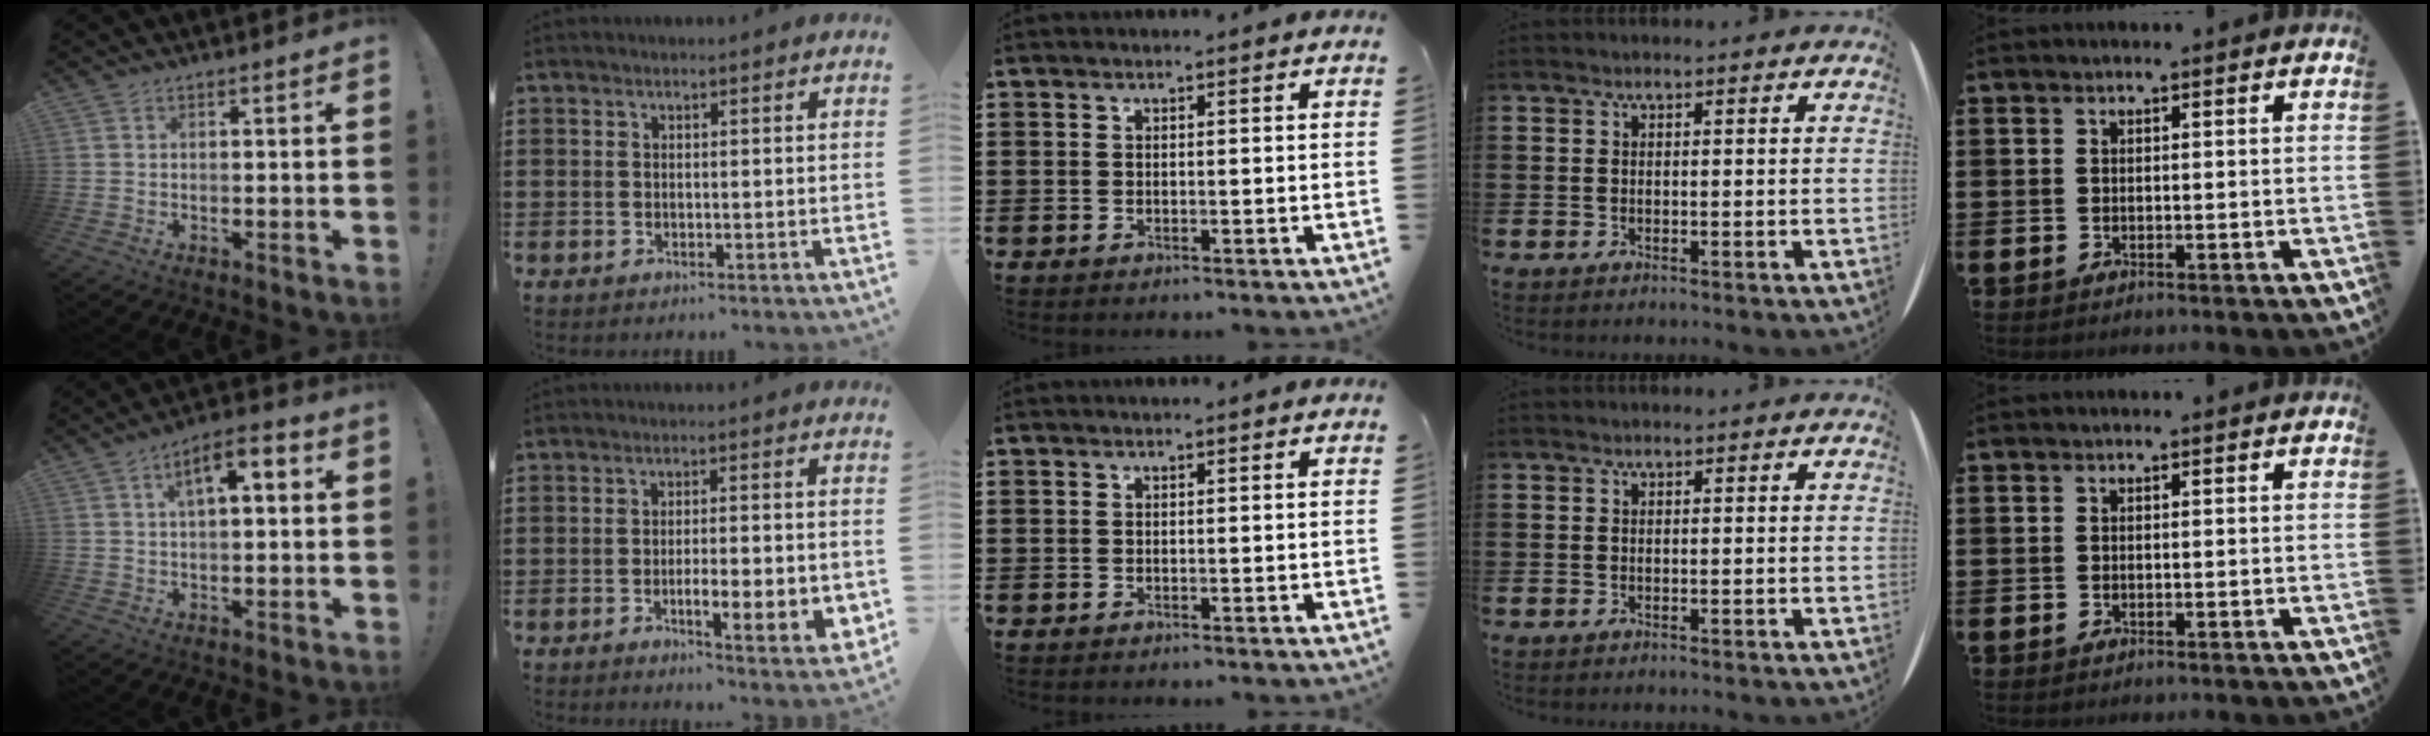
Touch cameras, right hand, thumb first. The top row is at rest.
{"thumb": {"total": 7.5, "force": [1.8, 2.9, 6.7], "torque": [-0.092, -0.006, 0.025]}, "index": {"total": 6.7, "force": [-1.9, 1.5, 6.2], "torque": [-0.092, -0.007, -0.032]}}